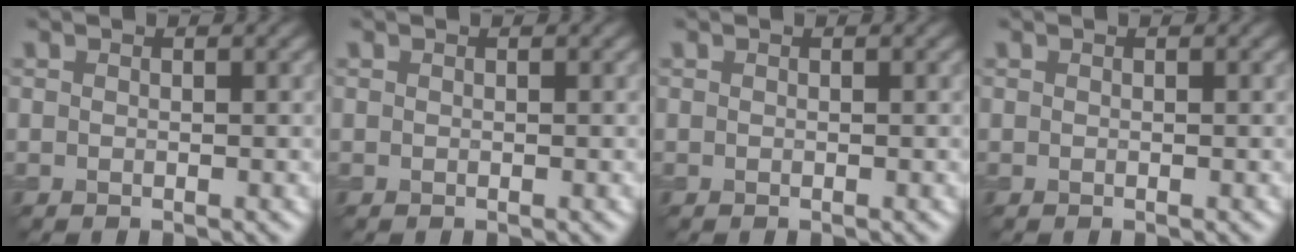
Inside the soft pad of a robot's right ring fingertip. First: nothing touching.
{"total": 0.0}
{"total": 0.0}
{"total": 0.0}